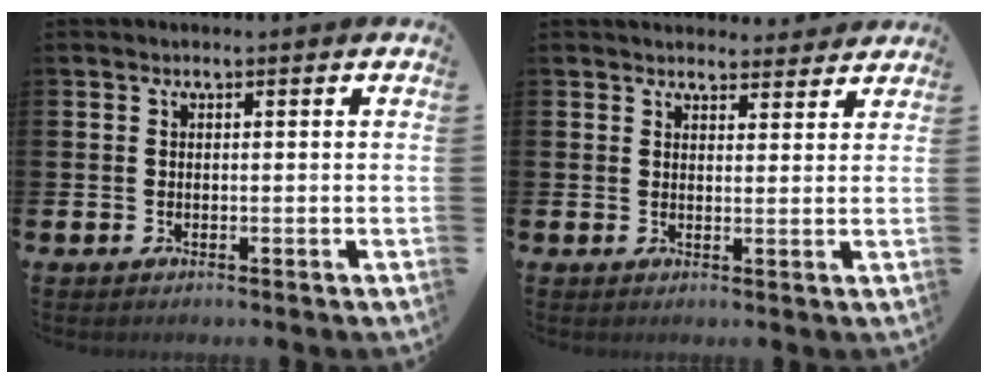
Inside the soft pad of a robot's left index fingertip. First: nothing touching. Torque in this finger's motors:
{"motor_torque": [0.99, -1.16, 0.31, 0.05]}